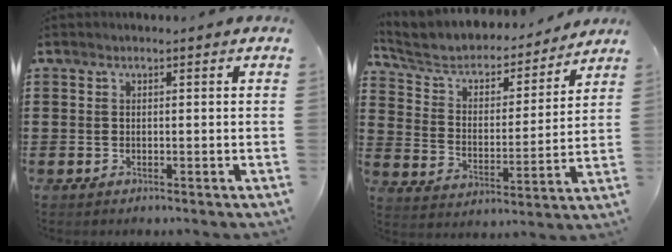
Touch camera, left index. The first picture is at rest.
{"total": 4.9, "force": [3.9, 2.4, 1.9], "torque": [-0.063, -0.029, 0.058]}